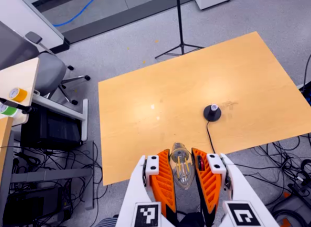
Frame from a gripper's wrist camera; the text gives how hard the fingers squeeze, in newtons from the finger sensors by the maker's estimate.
{"total": 20.7, "left": 23.1, "right": 18.3}